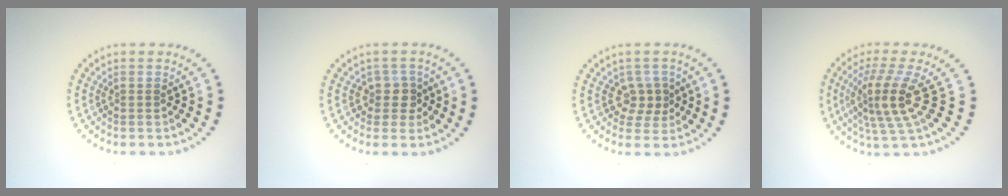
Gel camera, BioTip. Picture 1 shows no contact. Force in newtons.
{"total": 2.1, "press": 1.7, "slide": 1.2}
{"total": 2.1, "press": 1.8, "slide": 1.2}
{"total": 4.3, "press": 3.1, "slide": 3.0}